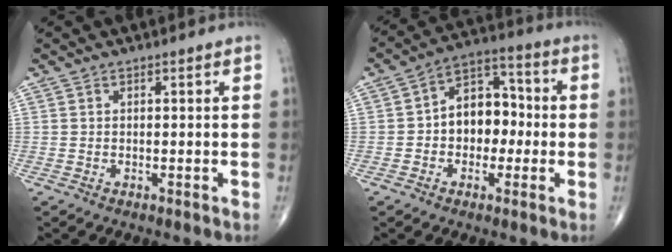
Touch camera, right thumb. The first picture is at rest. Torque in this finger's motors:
{"motor_torque": [0.10, 0.34, 0.74, 0.07, 0.20]}